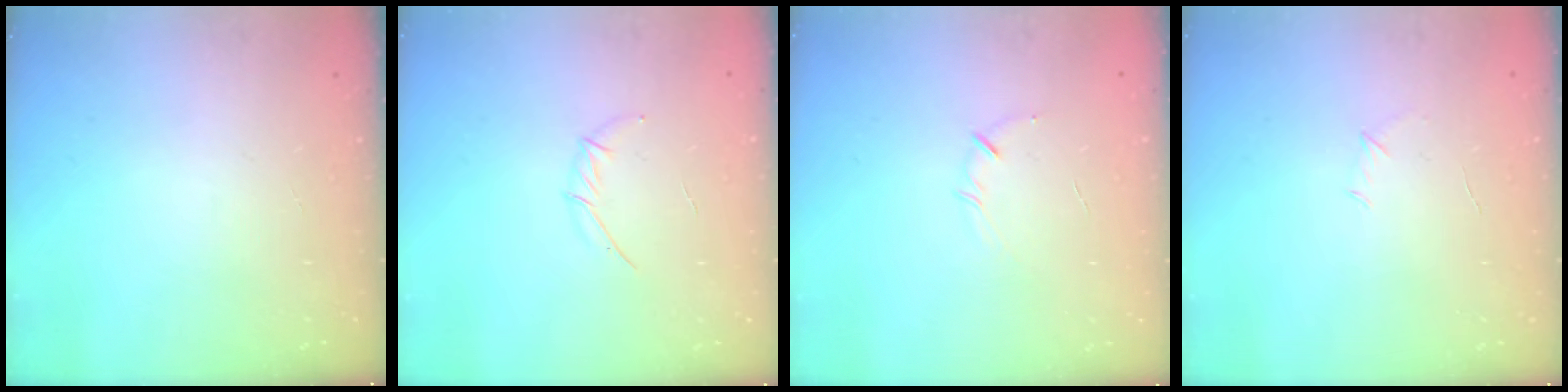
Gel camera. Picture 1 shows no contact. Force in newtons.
{"total": 3.9, "press": 3.8, "slide": 0.8}
{"total": 4.2, "press": 4.1, "slide": 1.0}
{"total": 3.8, "press": 3.6, "slide": 1.0}